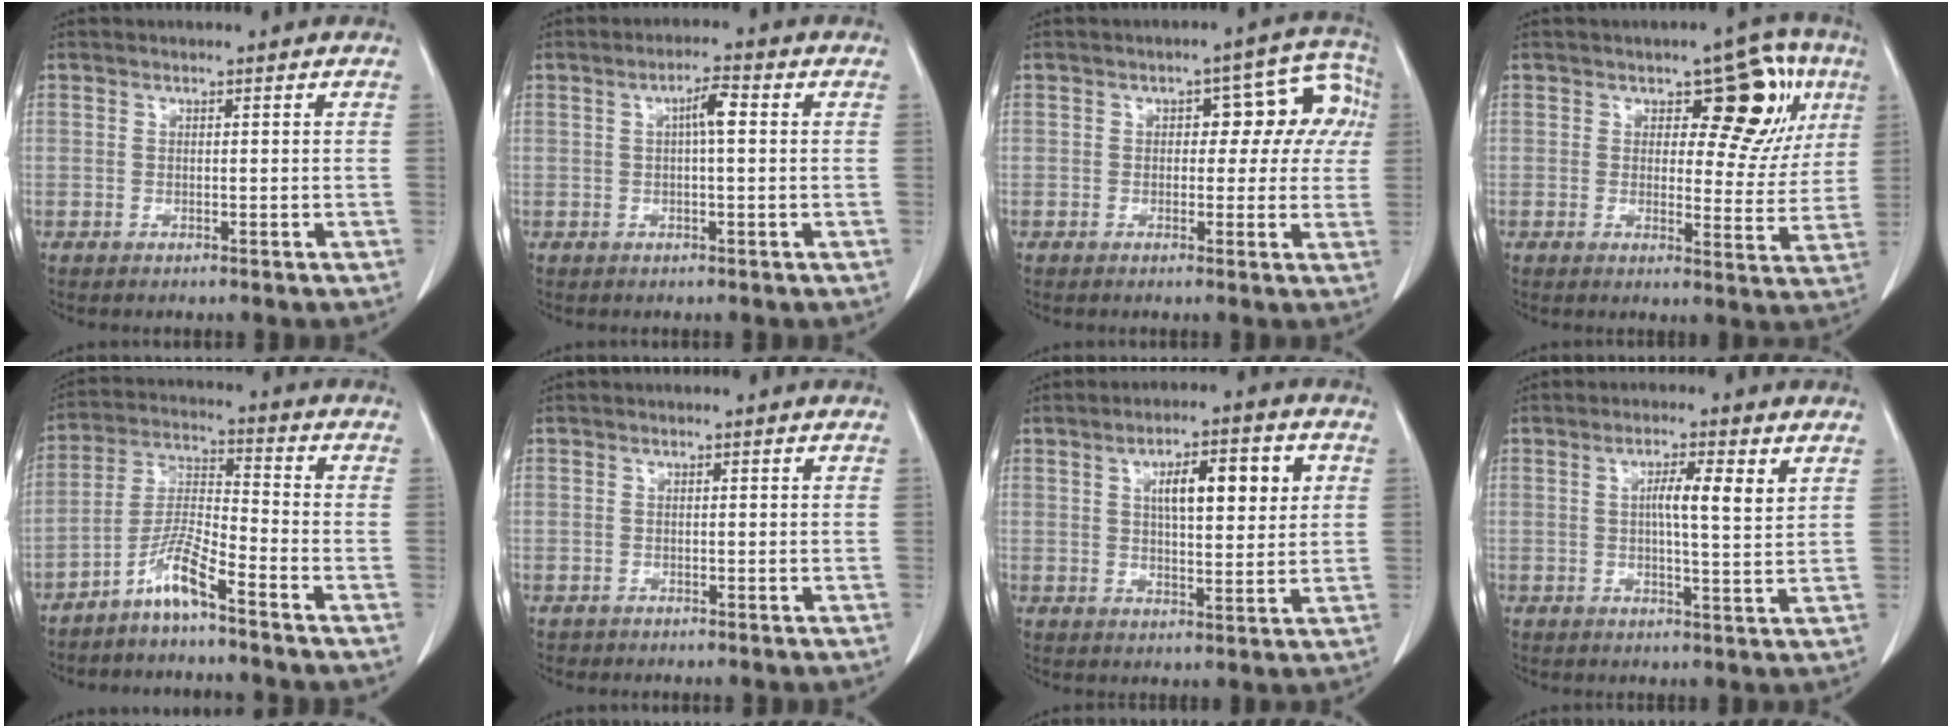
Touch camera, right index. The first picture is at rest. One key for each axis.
{"total": 3.4, "fx": 0.6, "fy": 0.5, "fz": 3.4, "tx": -0.061, "ty": 0.007, "tz": 0.008}
{"total": 8.3, "fx": 1.2, "fy": 4.4, "fz": 6.9, "tx": -0.065, "ty": 0.043, "tz": 0.012}
{"total": 10.9, "fx": 4.5, "fy": 5.5, "fz": 8.3, "tx": -0.082, "ty": 0.020, "tz": 0.057}
{"total": 6.7, "fx": -4.9, "fy": 0.2, "fz": 4.6, "tx": -0.104, "ty": -0.005, "tz": -0.099}
{"total": 0.9, "fx": -0.5, "fy": 0.8, "fz": -0.2, "tx": -0.008, "ty": 0.005, "tz": -0.008}
{"total": 9.2, "fx": 2.7, "fy": 2.6, "fz": 8.4, "tx": -0.133, "ty": 0.014, "tz": 0.045}
{"total": 5.7, "fx": 2.0, "fy": 0.5, "fz": 5.3, "tx": -0.092, "ty": 0.002, "tz": 0.029}